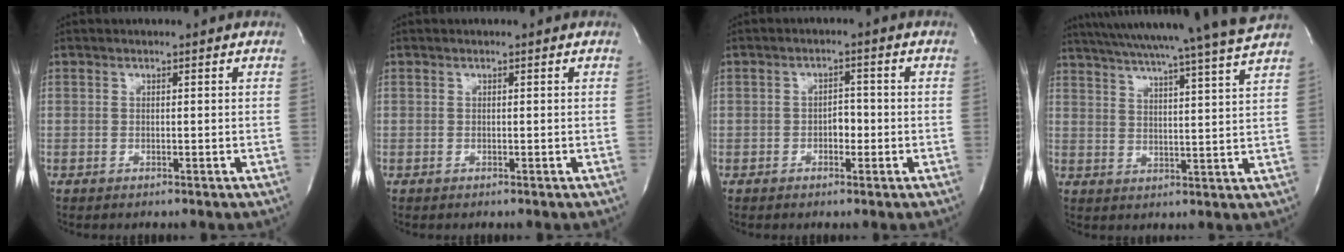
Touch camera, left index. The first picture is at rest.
{"total": 0.0}
{"total": 2.5, "force": [-0.8, 1.4, 1.9], "torque": [-0.023, 0.007, -0.012]}
{"total": 22.3, "force": [19.8, -2.1, 10.0], "torque": [-0.172, -0.030, 0.271]}